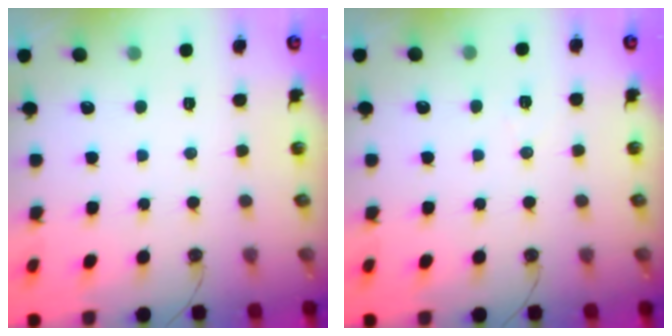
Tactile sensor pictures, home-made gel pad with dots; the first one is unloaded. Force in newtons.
{"total": 5.6, "press": 3.4, "slide": 4.4}